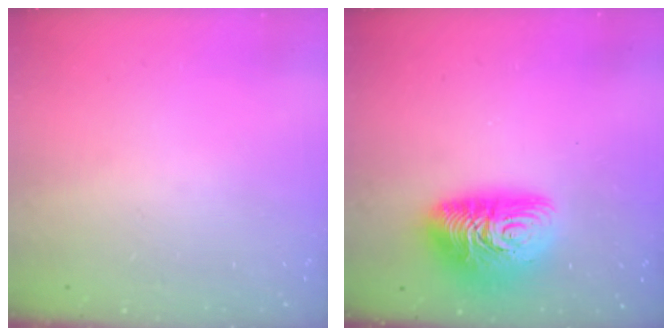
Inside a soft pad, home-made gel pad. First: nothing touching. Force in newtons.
{"total": 12.9, "press": 12.9, "slide": 0.9}